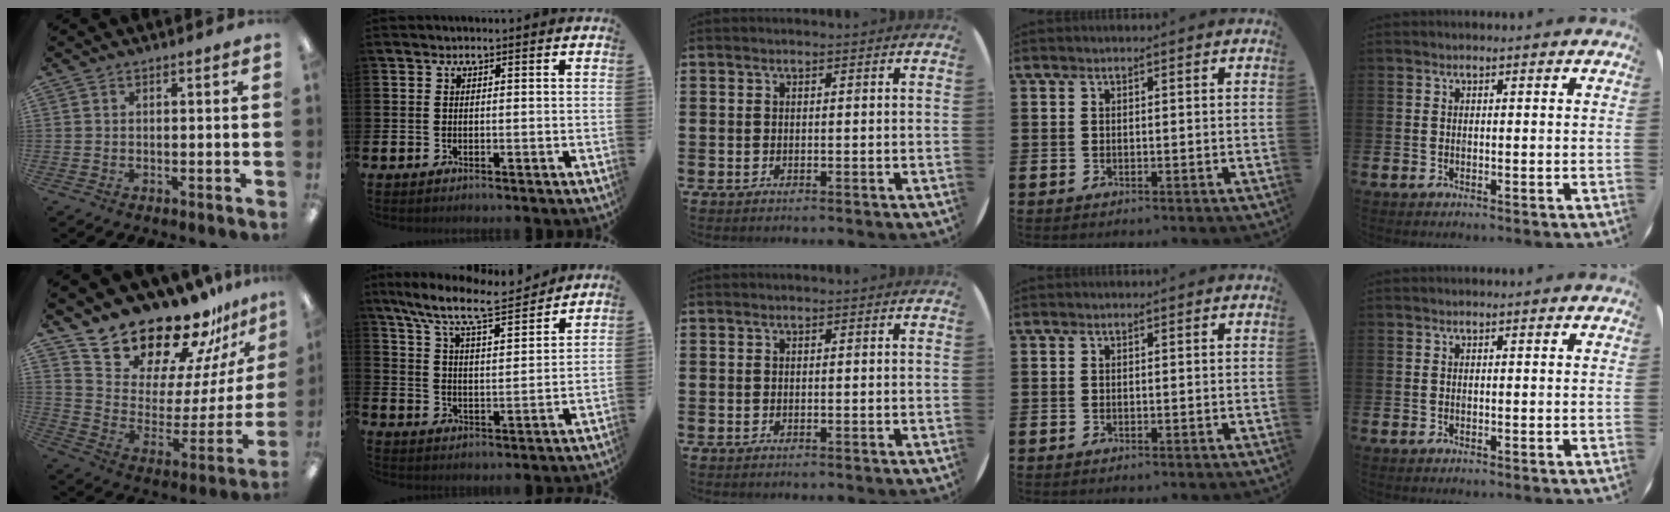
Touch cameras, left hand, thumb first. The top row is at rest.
{"thumb": {"total": 21.4, "force": [19.8, 6.7, 4.6], "torque": [-0.070, -0.175, 0.353]}, "index": {"total": 9.4, "force": [8.3, 1.1, 4.1], "torque": [-0.112, -0.049, 0.145]}}